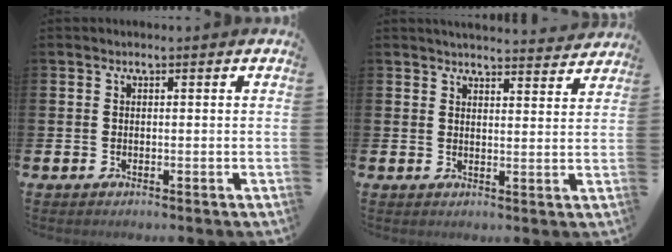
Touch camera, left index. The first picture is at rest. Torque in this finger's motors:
{"motor_torque": [0.82, -1.32, 0.10, 0.00]}